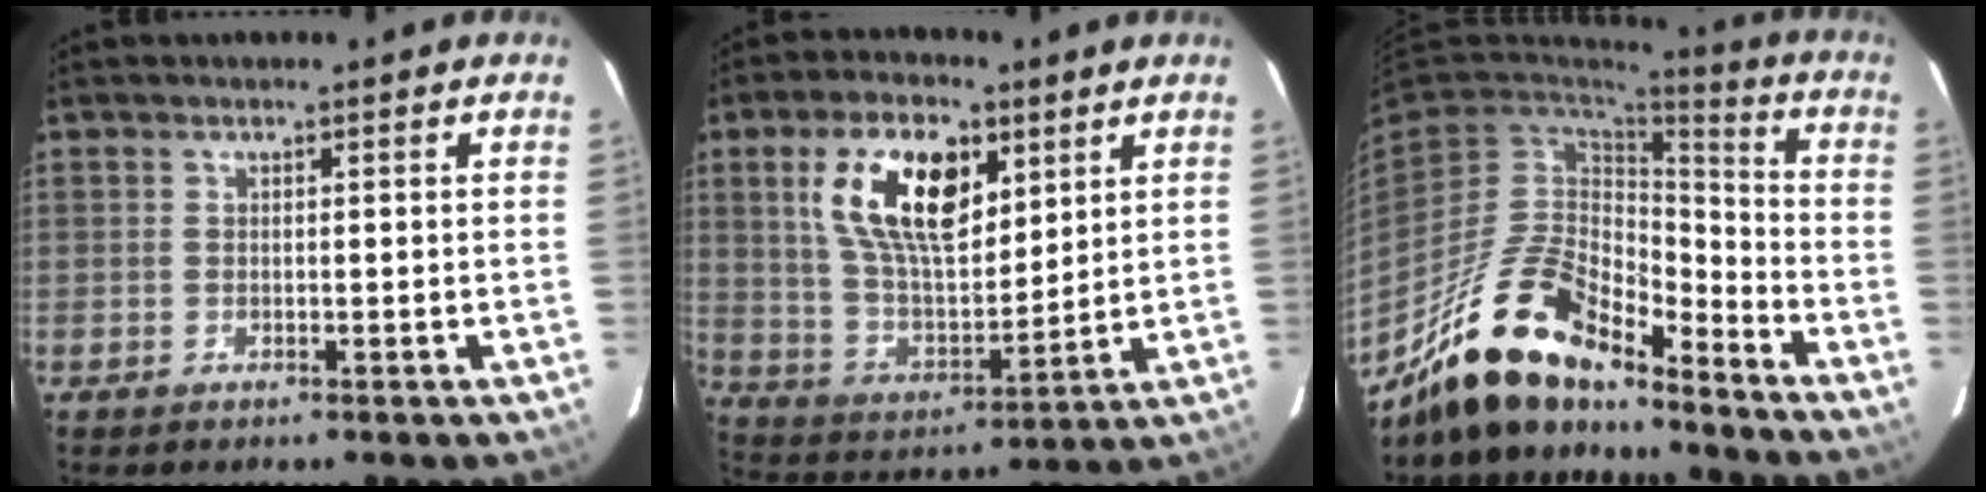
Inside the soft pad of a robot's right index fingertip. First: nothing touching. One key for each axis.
{"total": 17.2, "fx": 7.2, "fy": 8.5, "fz": 13.1, "tx": -0.242, "ty": 0.014, "tz": 0.143}
{"total": 17.8, "fx": -14.2, "fy": 6.1, "fz": 8.8, "tx": -0.184, "ty": 0.003, "tz": -0.260}